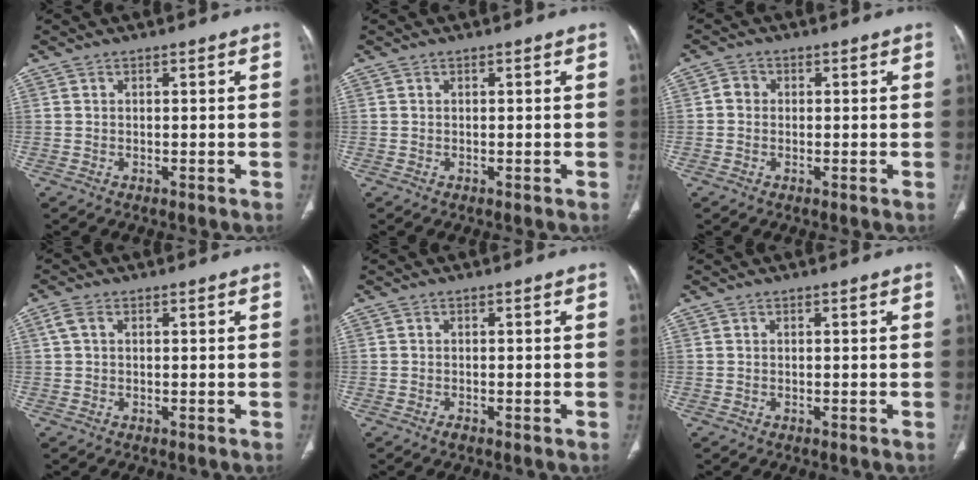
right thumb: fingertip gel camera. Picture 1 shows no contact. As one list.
[{"total": 0.0}, {"total": 2.2, "force": [0.0, 2.0, 0.9], "torque": [-0.007, 0.007, -0.006]}, {"total": 2.2, "force": [0.6, 1.3, 1.6], "torque": [-0.042, 0.014, 0.015]}, {"total": 0.7, "force": [-0.5, 0.2, 0.4], "torque": [-0.010, 0.000, -0.011]}, {"total": 0.0}]